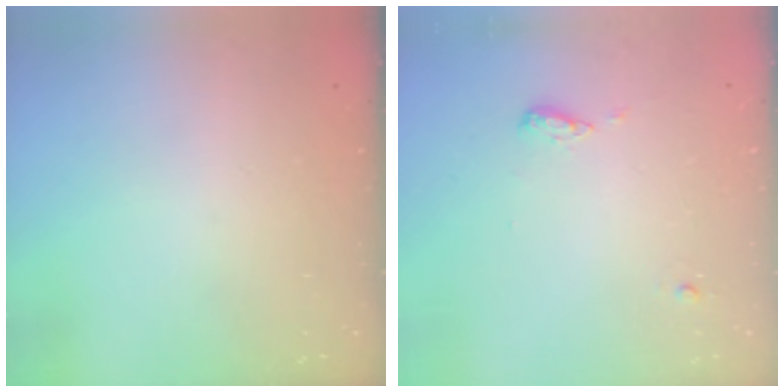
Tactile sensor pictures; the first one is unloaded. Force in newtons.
{"total": 7.0, "press": 6.3, "slide": 2.9}